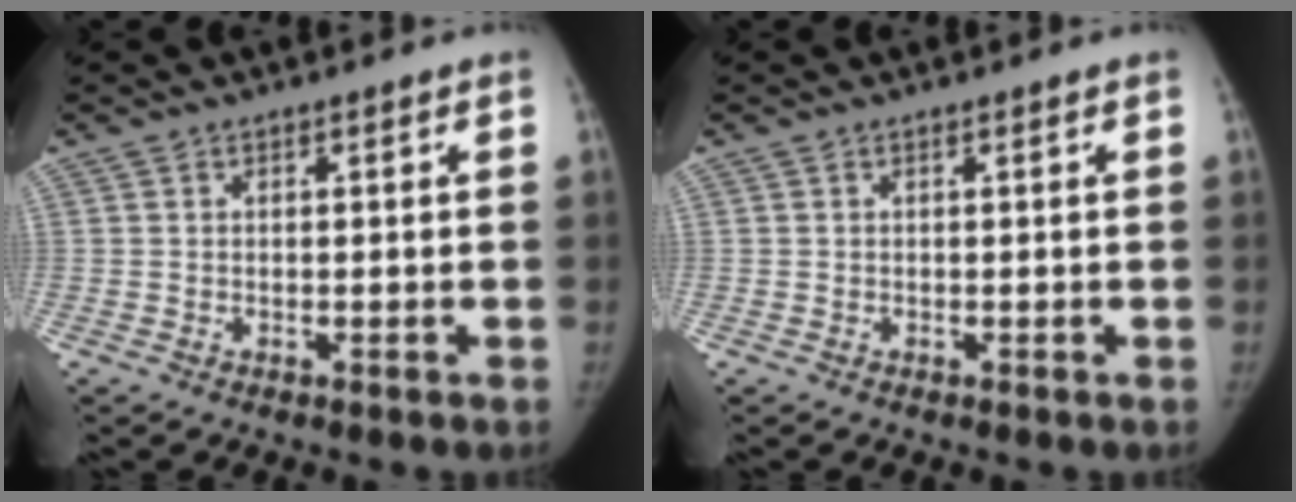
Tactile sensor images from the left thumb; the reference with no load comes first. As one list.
[{"total": 0.0}]